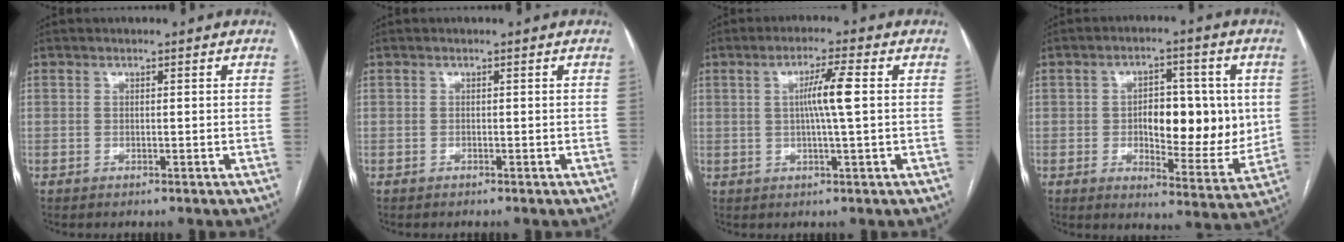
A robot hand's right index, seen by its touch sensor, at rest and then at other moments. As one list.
[{"total": 0.0}, {"total": 5.5, "force": [0.7, -0.5, 5.5], "torque": [-0.100, 0.002, 0.014]}, {"total": 13.2, "force": [0.4, 5.6, 12.0], "torque": [-0.163, 0.005, 0.016]}]